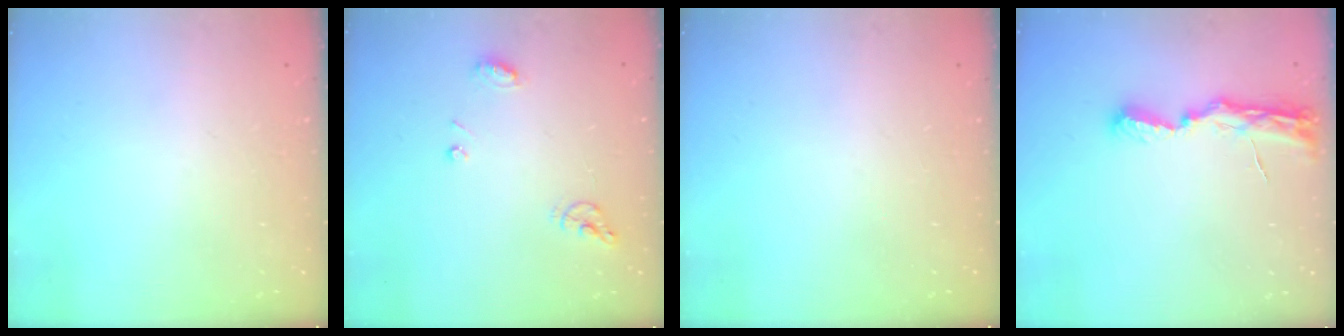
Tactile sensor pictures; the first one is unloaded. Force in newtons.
{"total": 7.5, "press": 7.4, "slide": 0.9}
{"total": 0.0}
{"total": 7.7, "press": 7.7, "slide": 0.8}